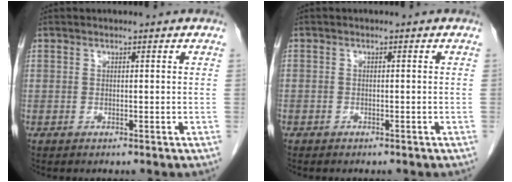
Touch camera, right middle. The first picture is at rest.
{"total": 0.8, "force": [-0.5, 0.5, 0.0], "torque": [-0.005, 0.002, -0.008]}